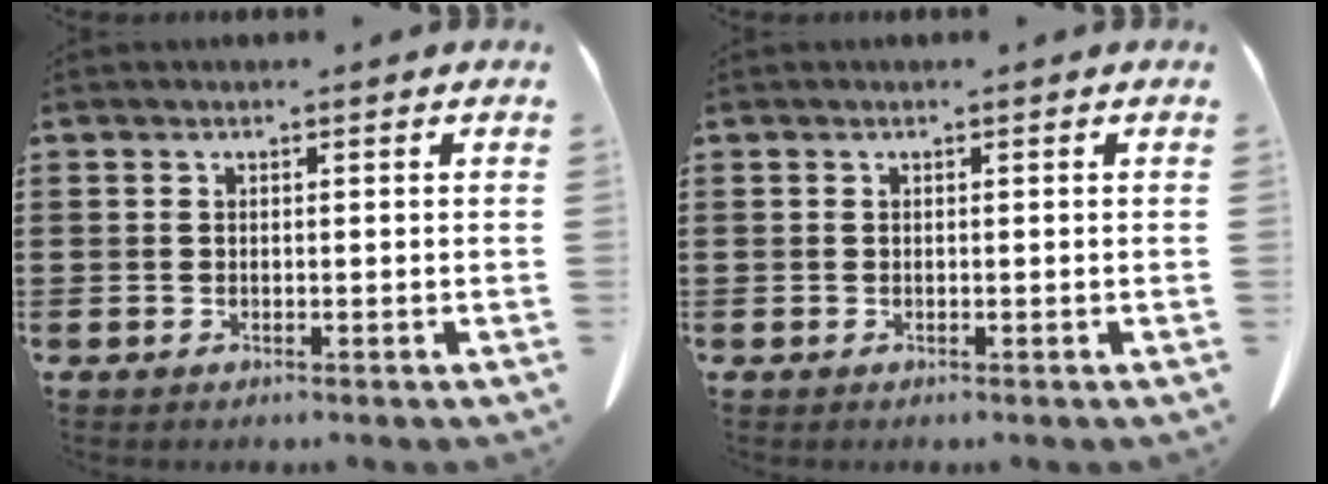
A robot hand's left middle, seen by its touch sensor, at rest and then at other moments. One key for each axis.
{"total": 0.0}